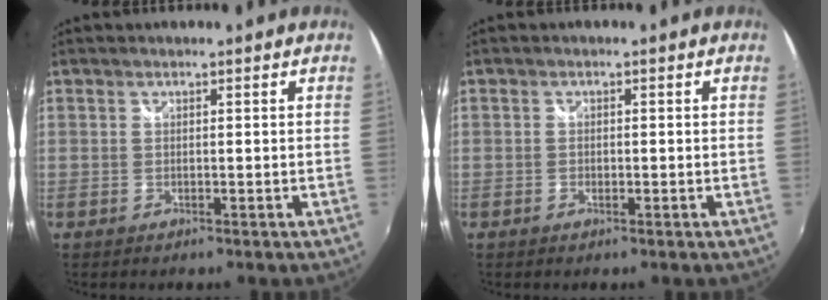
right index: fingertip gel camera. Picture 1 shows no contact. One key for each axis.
{"total": 0.9, "fx": -0.5, "fy": 0.7, "fz": 0.2, "tx": -0.006, "ty": -0.002, "tz": -0.008}